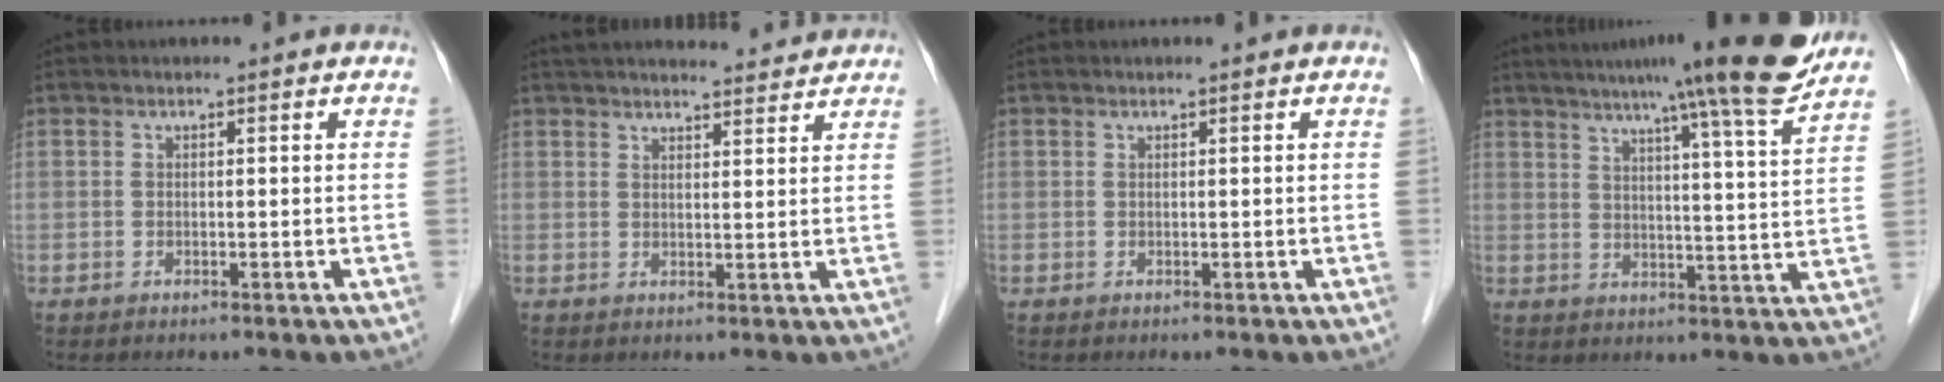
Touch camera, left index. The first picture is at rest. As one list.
[{"total": 13.8, "force": [13.0, 2.2, 4.1], "torque": [-0.054, 0.033, 0.174]}, {"total": 0.0}, {"total": 16.4, "force": [13.3, -1.6, 9.4], "torque": [-0.142, -0.016, 0.165]}]